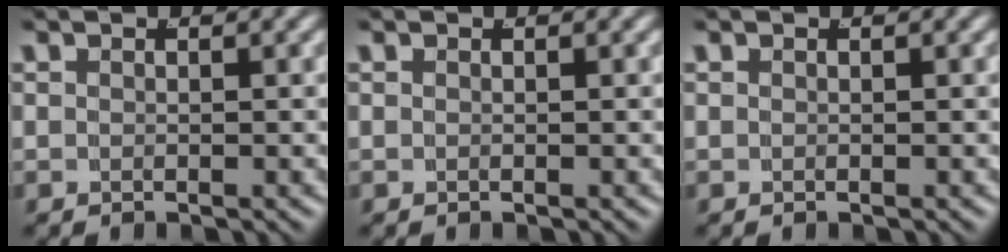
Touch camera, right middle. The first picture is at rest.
{"total": 0.0}
{"total": 0.0}